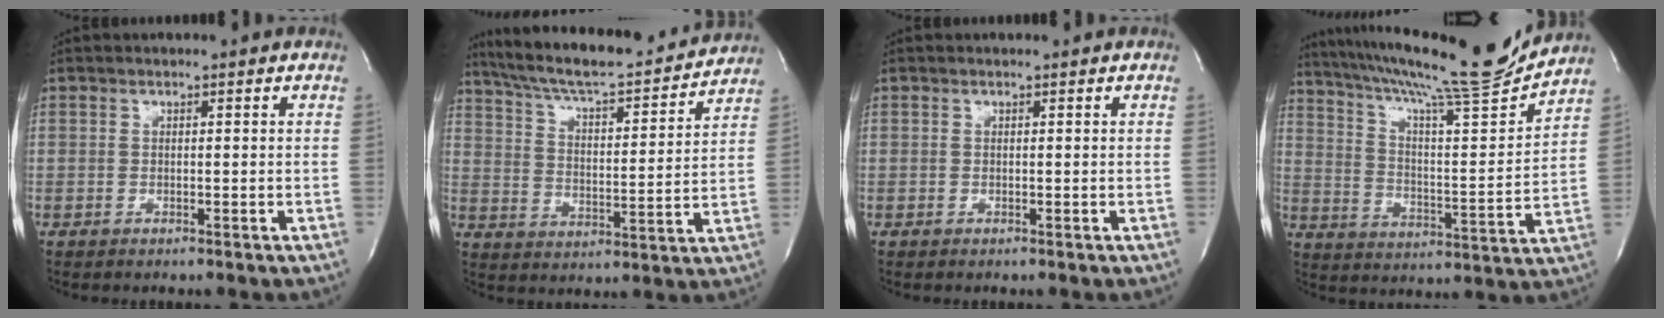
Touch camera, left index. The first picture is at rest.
{"total": 20.5, "force": [18.4, 2.9, 8.7], "torque": [-0.147, 0.006, 0.268]}
{"total": 0.0}
{"total": 20.7, "force": [18.4, -0.3, 9.4], "torque": [-0.164, -0.033, 0.277]}